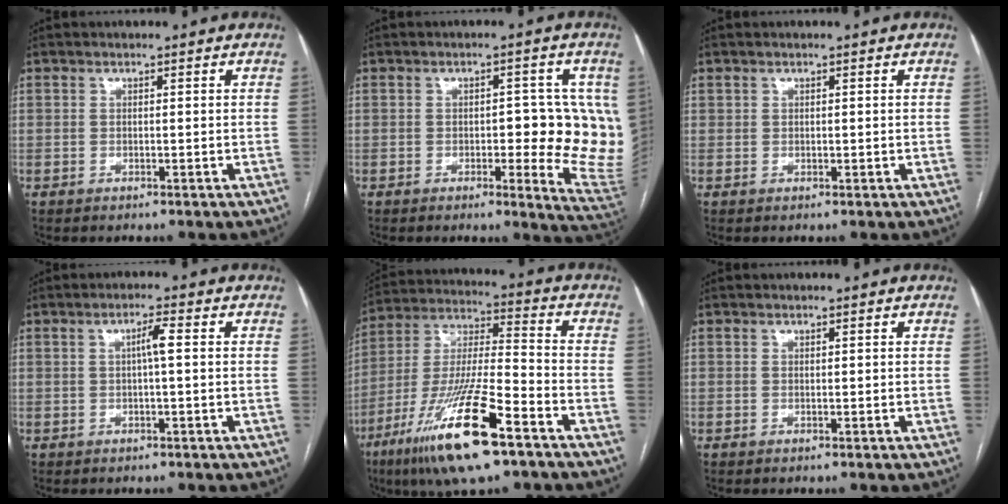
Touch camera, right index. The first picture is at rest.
{"total": 10.8, "force": [-0.1, 3.7, 10.2], "torque": [-0.103, -0.003, -0.003]}
{"total": 0.5, "force": [0.3, 0.4, 0.2], "torque": [0.004, 0.000, 0.005]}
{"total": 2.6, "force": [0.3, 0.2, 2.6], "torque": [-0.045, 0.005, 0.004]}
{"total": 19.0, "force": [-10.6, 2.2, 15.6], "torque": [-0.326, -0.039, -0.193]}
{"total": 0.0}